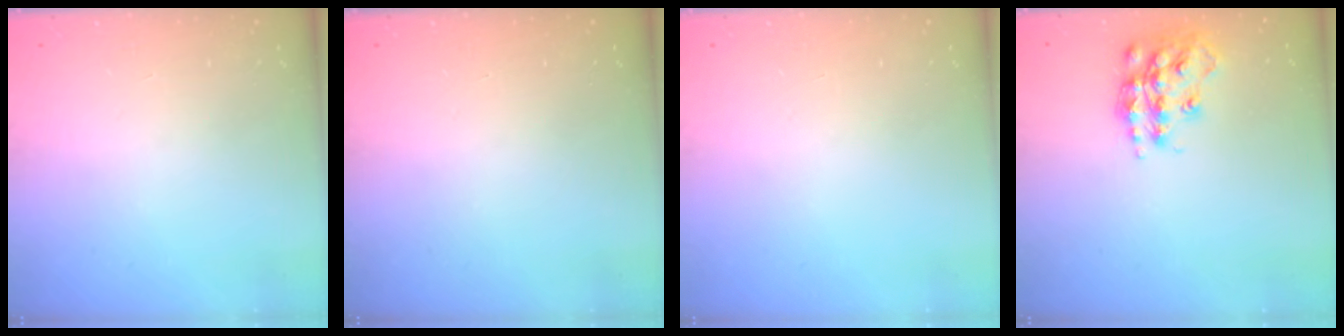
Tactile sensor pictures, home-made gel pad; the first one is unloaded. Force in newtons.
{"total": 0.0}
{"total": 0.0}
{"total": 15.9, "press": 15.8, "slide": 1.0}